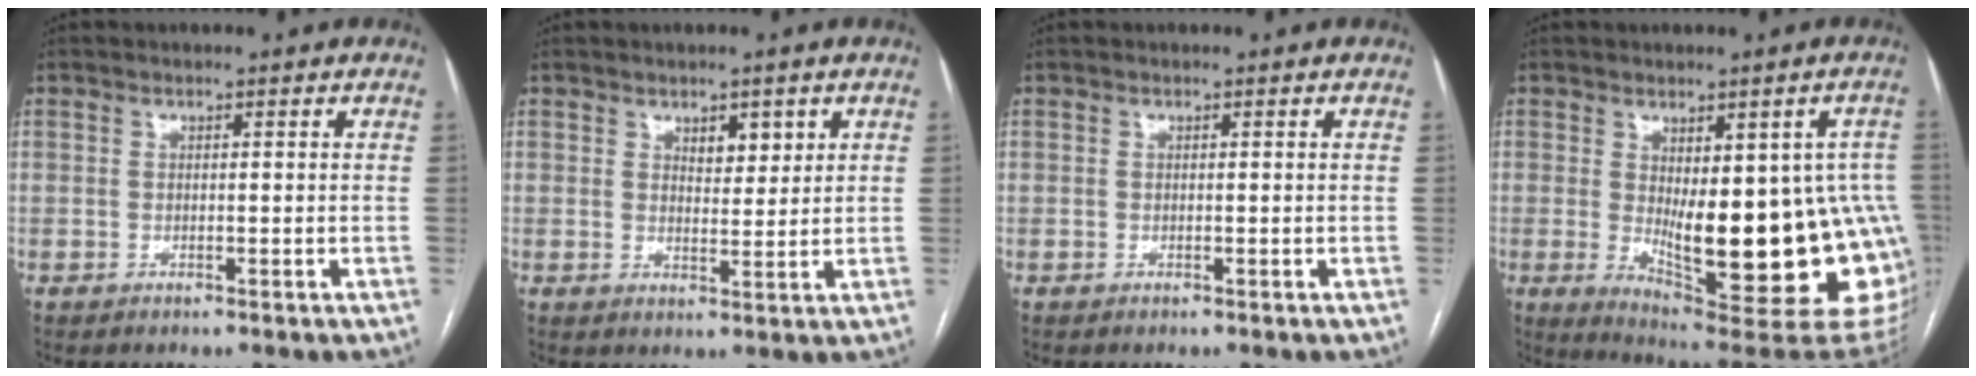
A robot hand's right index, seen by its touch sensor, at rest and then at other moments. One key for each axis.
{"total": 3.4, "fx": 1.7, "fy": 1.6, "fz": 2.4, "tx": -0.037, "ty": 0.000, "tz": 0.030}
{"total": 0.0}
{"total": 22.5, "fx": -3.2, "fy": 6.9, "fz": 21.2, "tx": -0.188, "ty": -0.006, "tz": -0.016}